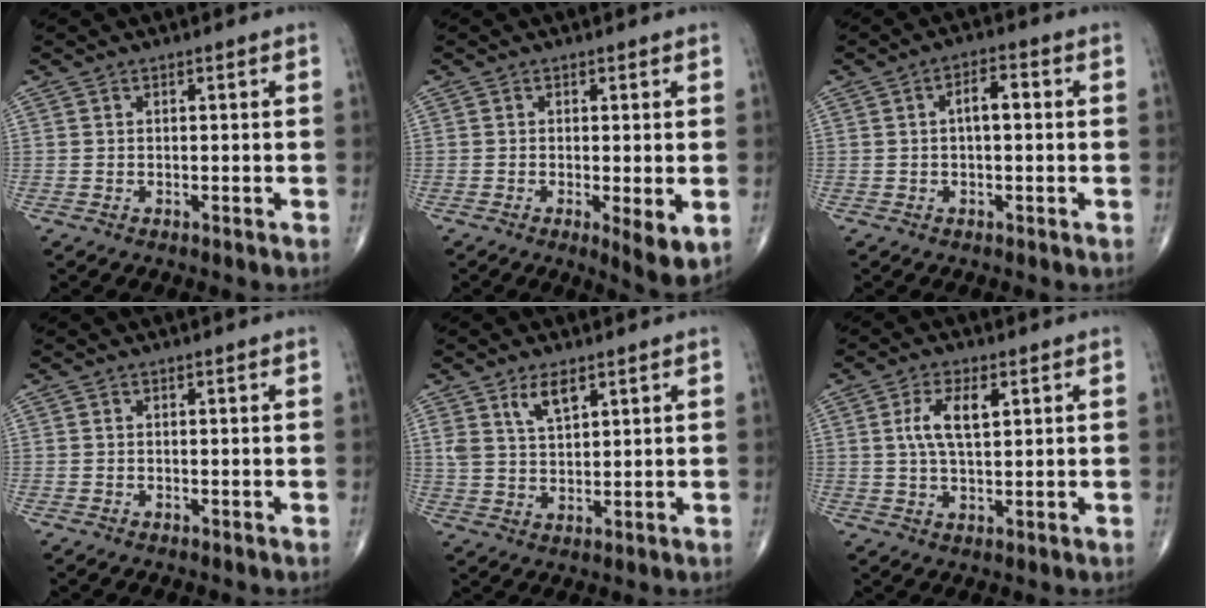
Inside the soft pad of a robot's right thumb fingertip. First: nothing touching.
{"total": 5.2, "force": [-0.9, 1.3, 4.9], "torque": [-0.075, -0.017, -0.016]}
{"total": 4.1, "force": [0.4, 1.8, 3.7], "torque": [-0.055, 0.014, 0.002]}
{"total": 0.0}
{"total": 5.2, "force": [3.2, 2.1, 3.6], "torque": [-0.060, -0.020, 0.064]}
{"total": 6.5, "force": [1.9, 2.7, 5.6], "torque": [-0.114, -0.002, 0.037]}